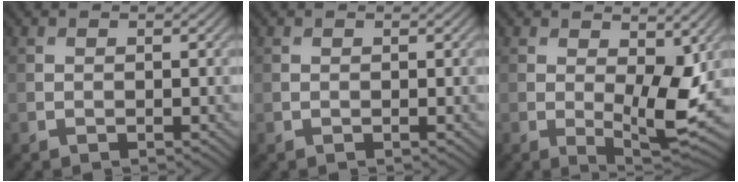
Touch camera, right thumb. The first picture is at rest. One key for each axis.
{"total": 0.0}
{"total": 7.2, "fx": 0.7, "fy": 2.9, "fz": 6.5, "tx": -0.110, "ty": -0.010, "tz": 0.015}